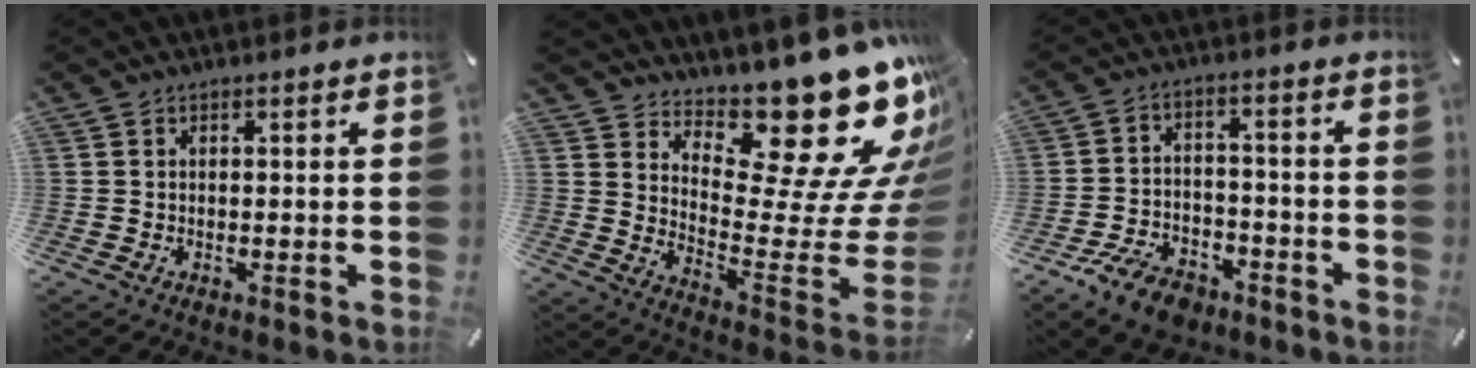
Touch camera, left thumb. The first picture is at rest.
{"total": 24.6, "force": [17.3, 8.2, 15.3], "torque": [-0.166, -0.150, 0.278]}
{"total": 9.2, "force": [-6.3, 5.2, 4.1], "torque": [-0.076, 0.041, -0.115]}